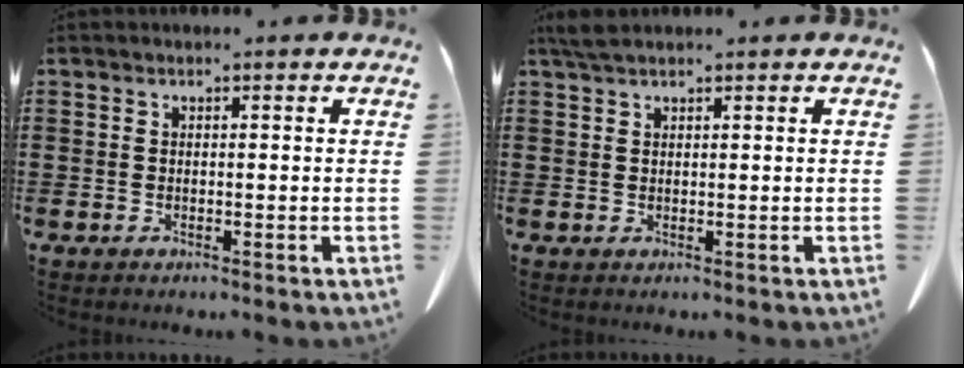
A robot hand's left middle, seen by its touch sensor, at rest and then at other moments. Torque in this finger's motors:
{"motor_torque": [0.36, 0.30, 0.07, 0.04]}